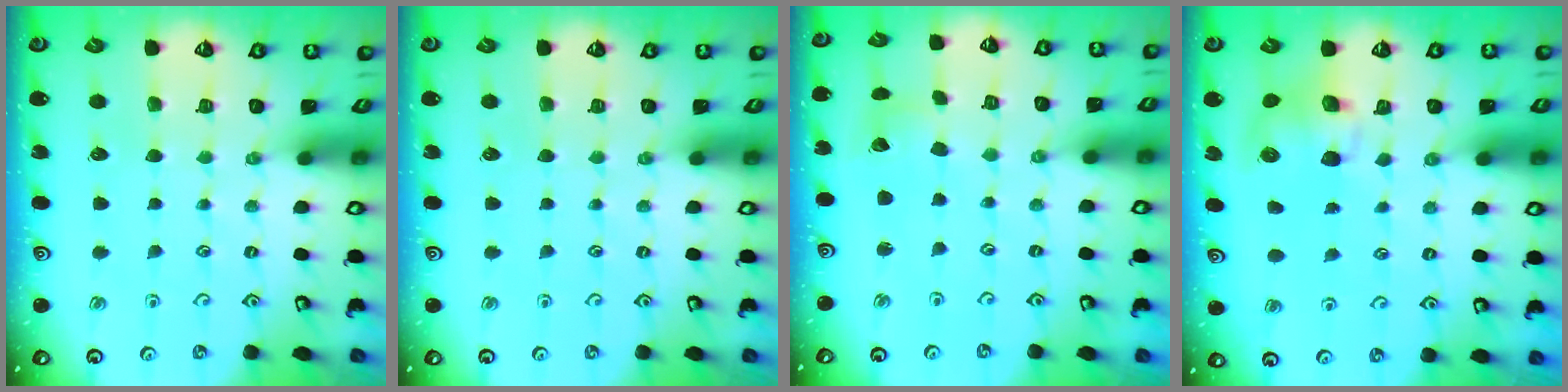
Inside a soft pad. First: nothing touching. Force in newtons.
{"total": 0.0}
{"total": 3.6, "press": 3.6, "slide": 0.5}
{"total": 8.8, "press": 8.7, "slide": 1.2}